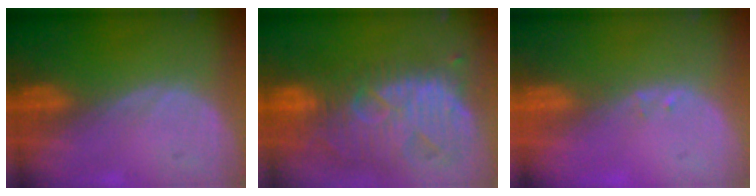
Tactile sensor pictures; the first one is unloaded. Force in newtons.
{"total": 13.2, "press": 11.4, "slide": 6.6}
{"total": 0.6, "press": 0.6, "slide": 0.2}